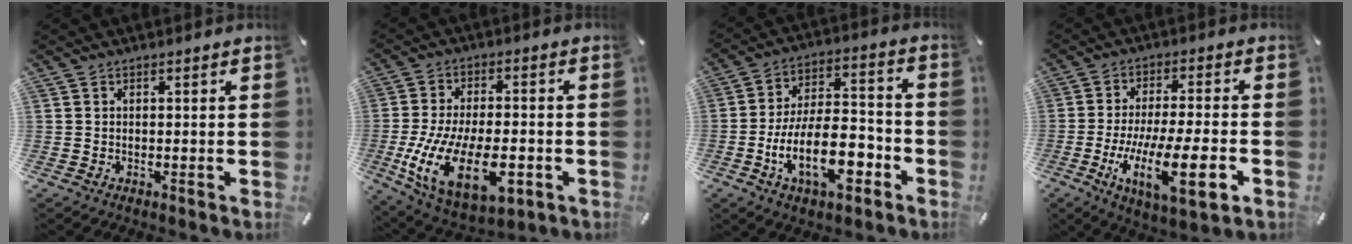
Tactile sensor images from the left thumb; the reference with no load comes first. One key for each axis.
{"total": 20.1, "fx": -5.8, "fy": 10.1, "fz": 16.4, "tx": -0.318, "ty": -0.006, "tz": -0.085}
{"total": 17.8, "fx": -7.0, "fy": 8.7, "fz": 13.9, "tx": -0.249, "ty": 0.027, "tz": -0.119}
{"total": 16.1, "fx": -5.1, "fy": 3.9, "fz": 14.8, "tx": -0.279, "ty": -0.003, "tz": -0.077}